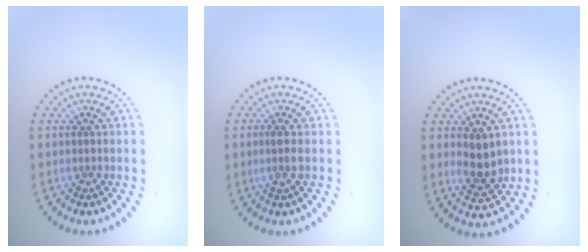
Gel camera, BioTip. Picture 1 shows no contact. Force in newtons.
{"total": 1.3, "press": 1.1, "slide": 0.7}
{"total": 2.8, "press": 2.7, "slide": 0.8}